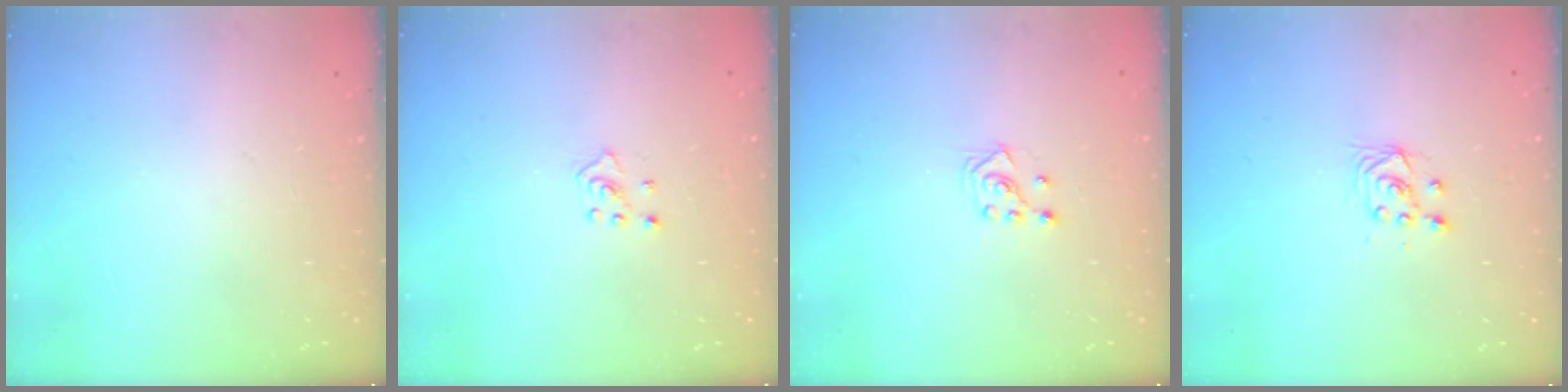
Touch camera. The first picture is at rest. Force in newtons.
{"total": 2.4, "press": 2.4, "slide": 0.5}
{"total": 3.1, "press": 3.0, "slide": 0.7}
{"total": 2.9, "press": 2.7, "slide": 1.0}